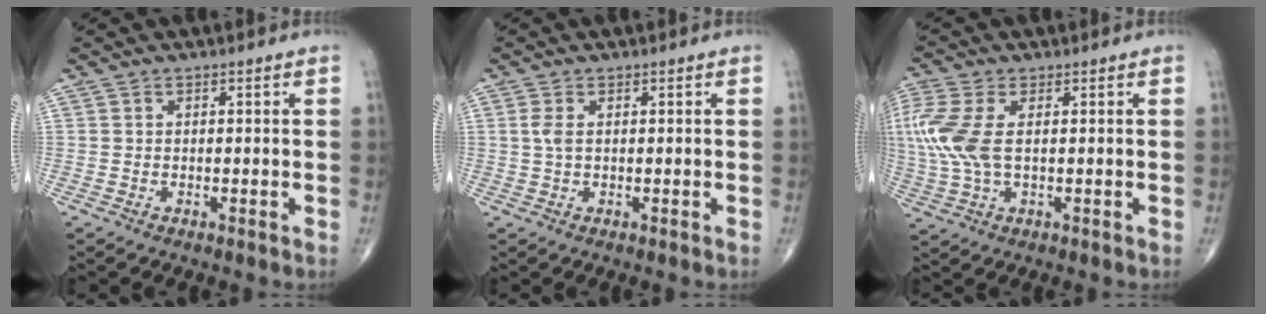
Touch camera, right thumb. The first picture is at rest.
{"total": 1.9, "force": [0.4, 0.9, 1.7], "torque": [-0.044, 0.005, 0.013]}
{"total": 10.2, "force": [1.3, 5.1, 8.7], "torque": [-0.241, 0.009, 0.031]}